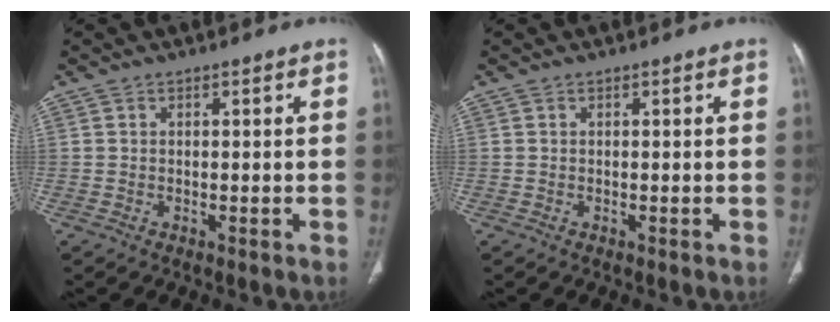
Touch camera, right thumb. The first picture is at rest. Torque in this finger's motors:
{"motor_torque": [0.49, 0.32, 0.10, -0.06, 0.04]}